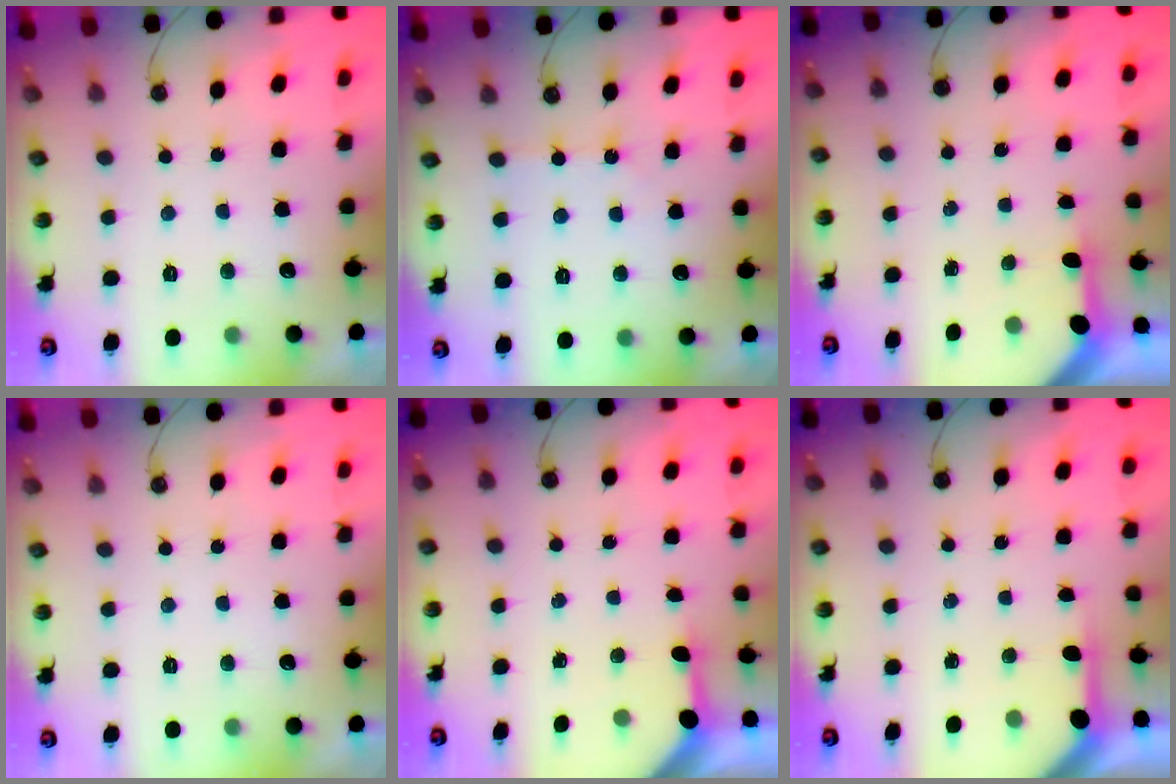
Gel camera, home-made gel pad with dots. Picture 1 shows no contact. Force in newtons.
{"total": 1.5, "press": 1.5, "slide": 0.3}
{"total": 3.5, "press": 3.5, "slide": 0.4}
{"total": 0.0}
{"total": 3.5, "press": 3.5, "slide": 0.4}
{"total": 3.9, "press": 3.8, "slide": 0.3}